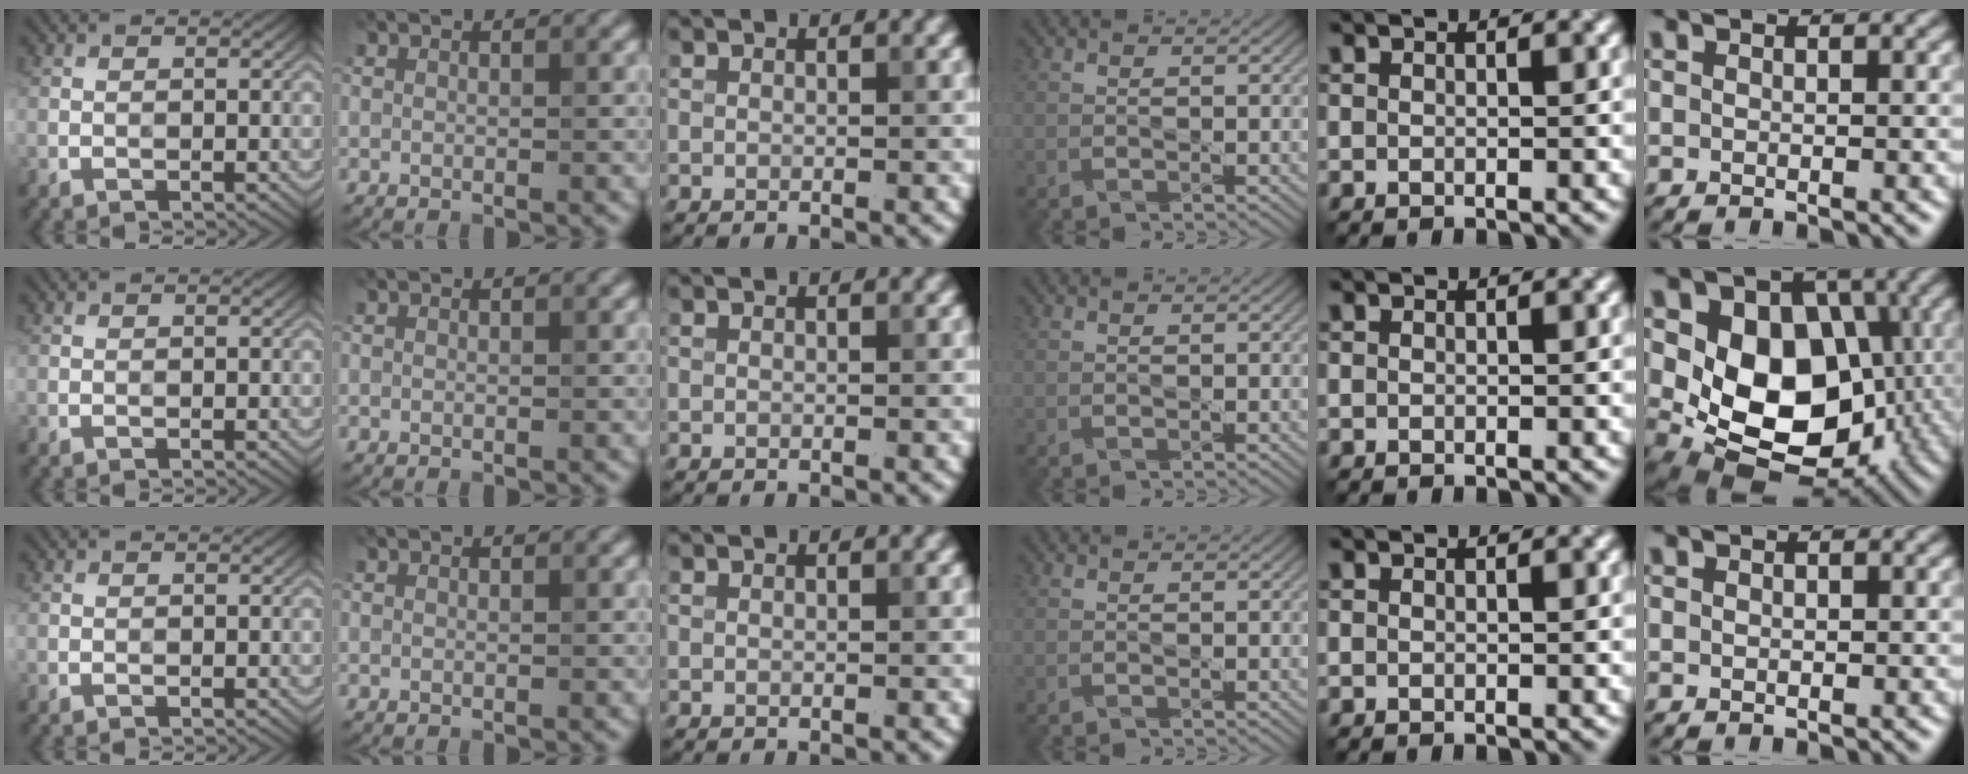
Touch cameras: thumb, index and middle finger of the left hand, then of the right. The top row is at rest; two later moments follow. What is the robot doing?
{"motion": "pour", "object": "pitcher"}